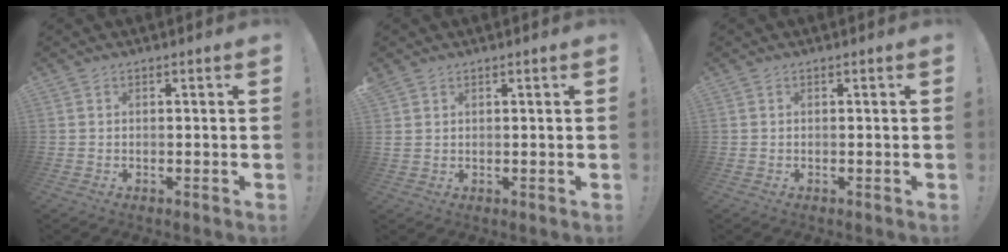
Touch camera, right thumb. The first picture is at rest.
{"total": 2.0, "force": [1.4, 1.3, 0.6], "torque": [-0.004, -0.005, 0.027]}
{"total": 0.0}